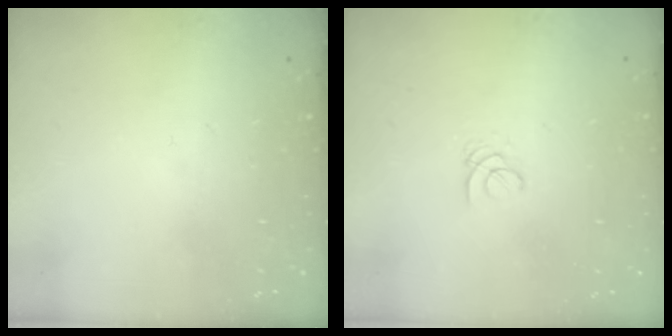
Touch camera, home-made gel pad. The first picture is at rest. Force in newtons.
{"total": 1.0, "press": 1.0, "slide": 0.1}